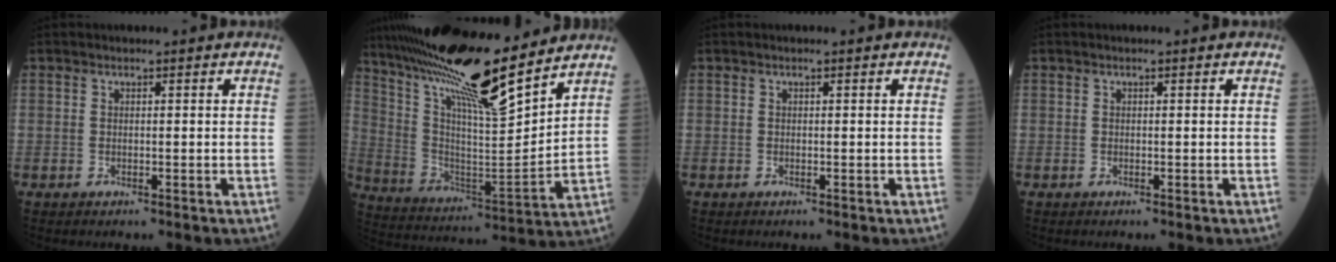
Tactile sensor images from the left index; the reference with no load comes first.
{"total": 20.2, "force": [16.3, 1.4, 11.9], "torque": [-0.211, -0.002, 0.292]}
{"total": 0.0}
{"total": 0.0}